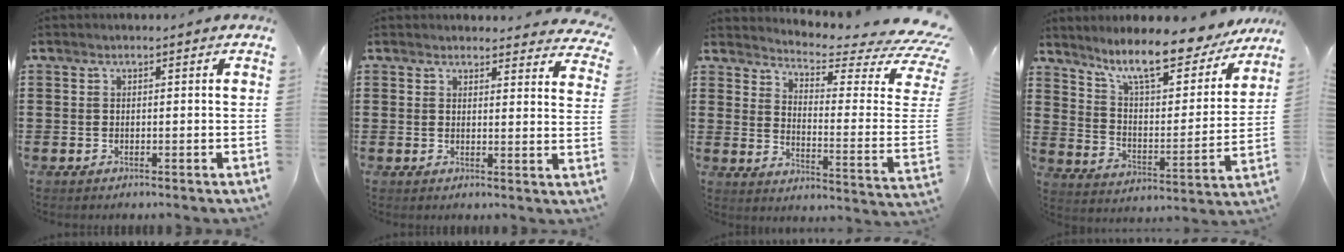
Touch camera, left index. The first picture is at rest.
{"total": 2.9, "force": [2.9, 0.3, 0.4], "torque": [-0.002, -0.017, 0.051]}
{"total": 4.5, "force": [3.9, -0.1, 2.2], "torque": [-0.051, -0.055, 0.059]}
{"total": 11.0, "force": [9.2, 1.2, 5.9], "torque": [-0.131, -0.052, 0.154]}